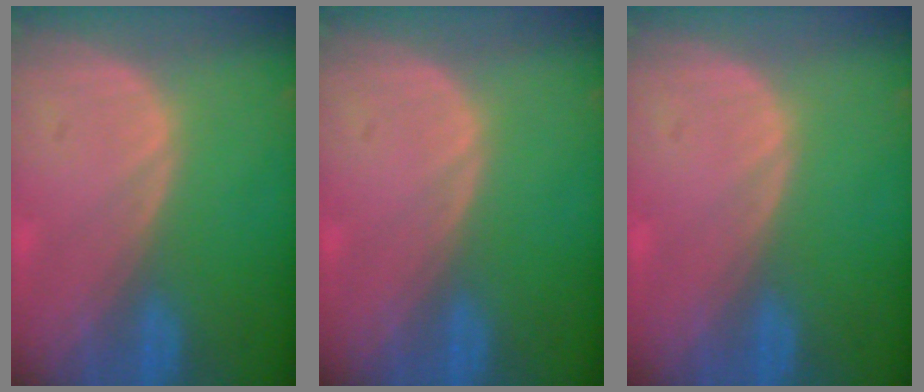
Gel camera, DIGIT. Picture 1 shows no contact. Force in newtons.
{"total": 0.0}
{"total": 0.0}